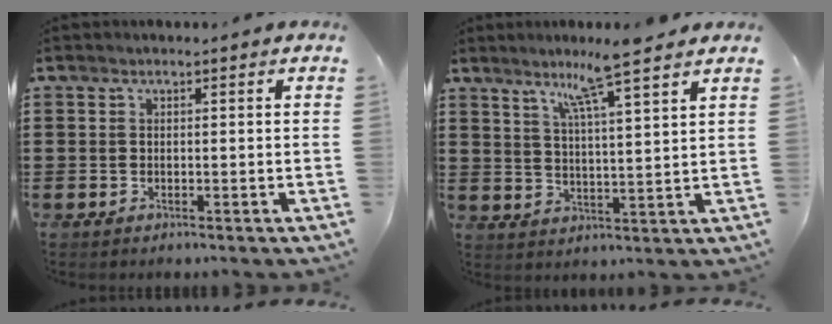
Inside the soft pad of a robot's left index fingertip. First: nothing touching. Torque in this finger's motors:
{"motor_torque": [1.37, -0.77, 1.00, 0.18]}